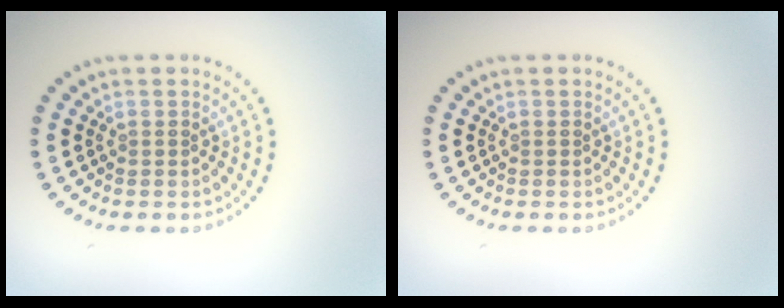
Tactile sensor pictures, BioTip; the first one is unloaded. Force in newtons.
{"total": 0.0}